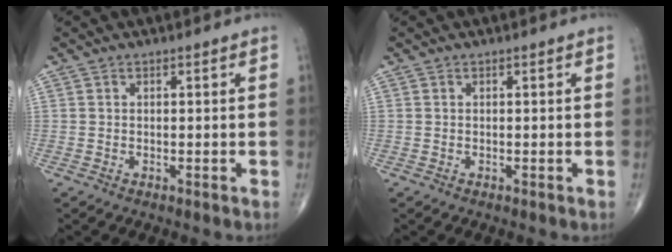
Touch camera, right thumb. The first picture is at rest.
{"total": 0.0}